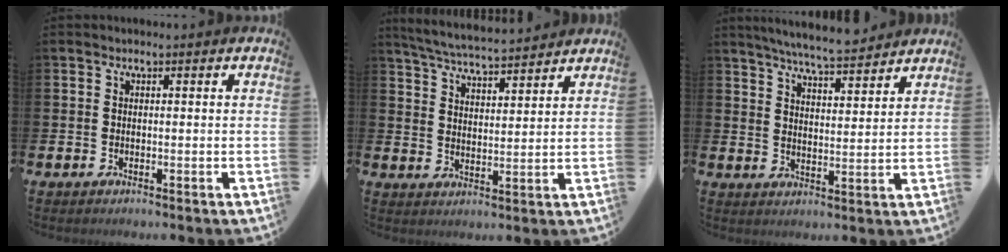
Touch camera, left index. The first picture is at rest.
{"total": 5.6, "force": [5.5, 0.2, 1.0], "torque": [-0.040, -0.032, 0.097]}
{"total": 6.4, "force": [6.2, 0.1, 1.5], "torque": [-0.041, -0.036, 0.110]}